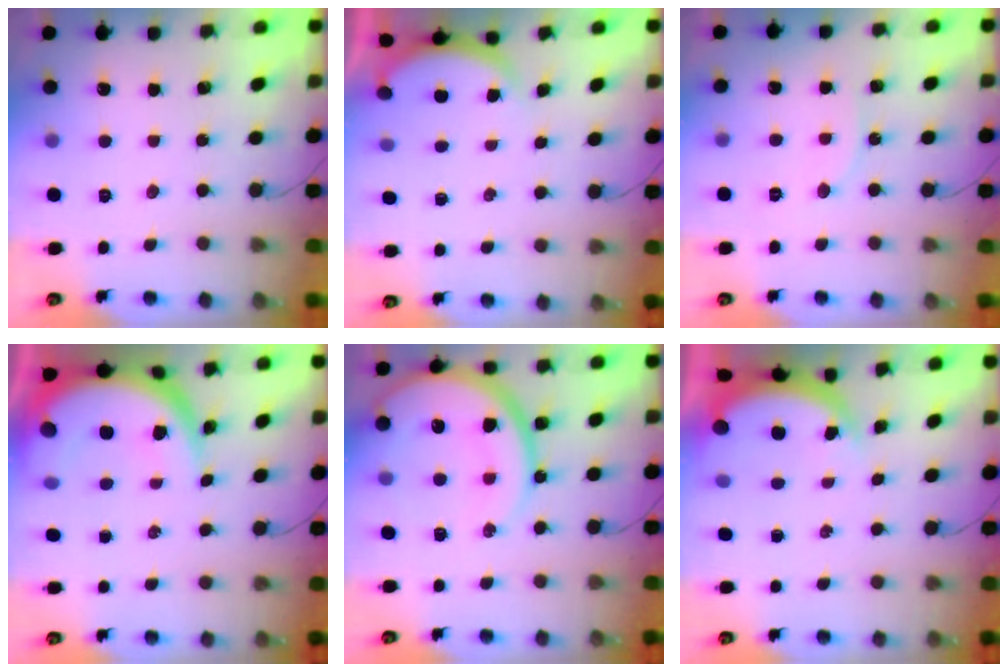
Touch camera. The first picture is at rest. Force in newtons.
{"total": 3.0, "press": 2.9, "slide": 0.6}
{"total": 6.1, "press": 6.1, "slide": 0.5}
{"total": 11.6, "press": 11.5, "slide": 1.0}
{"total": 18.3, "press": 18.3, "slide": 1.7}
{"total": 4.9, "press": 4.7, "slide": 1.3}